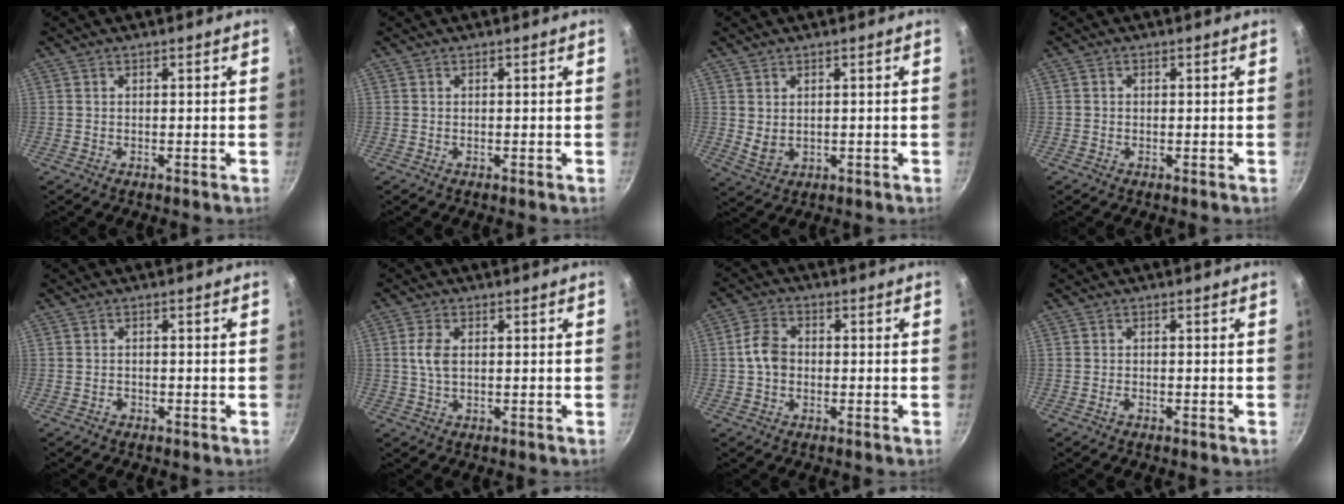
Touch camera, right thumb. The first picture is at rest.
{"total": 0.0}
{"total": 3.2, "force": [0.9, 2.3, 2.1], "torque": [-0.034, -0.012, 0.024]}
{"total": 0.7, "force": [0.0, 0.6, 0.2], "torque": [-0.003, 0.003, -0.001]}
{"total": 1.1, "force": [-0.6, 0.8, 0.3], "torque": [-0.004, 0.007, -0.010]}
{"total": 4.0, "force": [0.6, 2.3, 3.3], "torque": [-0.070, 0.005, 0.010]}
{"total": 5.4, "force": [-0.4, 4.1, 3.5], "torque": [-0.056, 0.018, -0.014]}
{"total": 0.9, "force": [-0.6, 0.4, 0.6], "torque": [-0.014, 0.004, -0.013]}